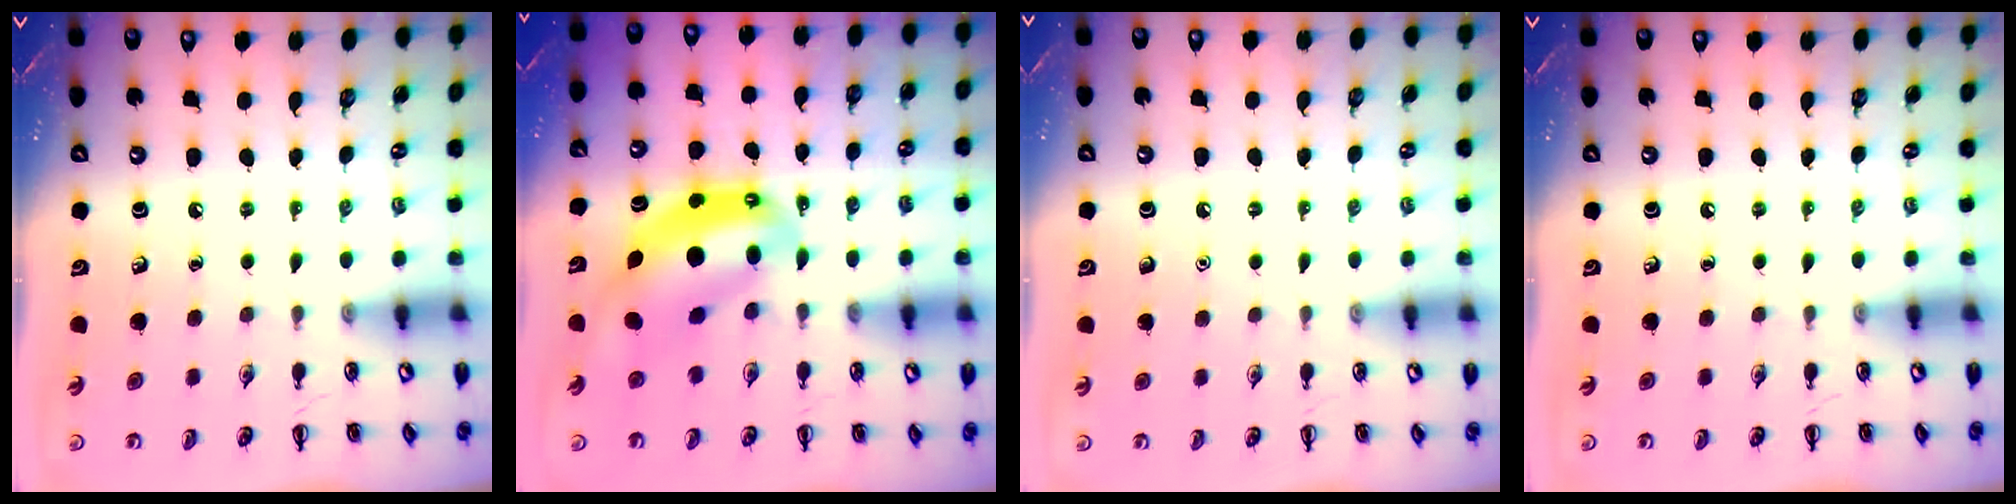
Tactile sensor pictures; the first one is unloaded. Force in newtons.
{"total": 10.6, "press": 10.3, "slide": 2.6}
{"total": 1.6, "press": 1.5, "slide": 0.1}
{"total": 0.0}